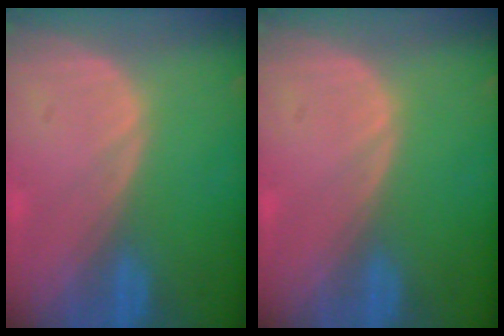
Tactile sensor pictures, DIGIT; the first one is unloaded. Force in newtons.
{"total": 0.0}